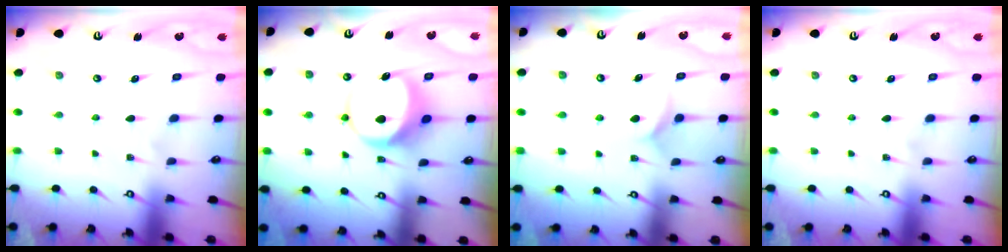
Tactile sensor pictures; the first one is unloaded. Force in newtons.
{"total": 7.7, "press": 7.6, "slide": 0.8}
{"total": 5.4, "press": 5.4, "slide": 0.3}
{"total": 0.0}